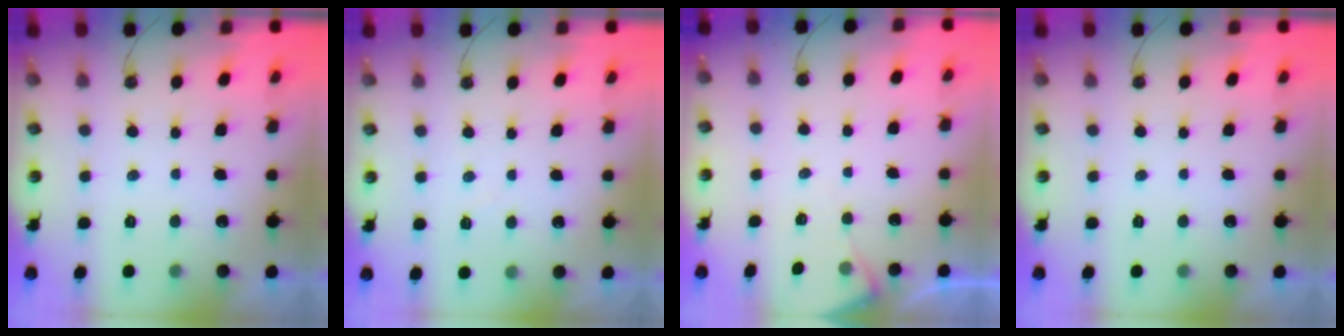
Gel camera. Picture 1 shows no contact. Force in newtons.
{"total": 3.8, "press": 3.7, "slide": 0.6}
{"total": 4.6, "press": 4.5, "slide": 0.6}
{"total": 0.0}